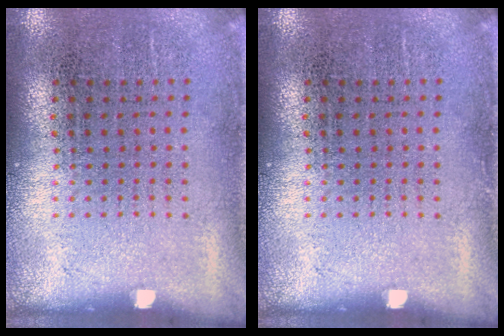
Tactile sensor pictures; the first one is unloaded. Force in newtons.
{"total": 0.0}